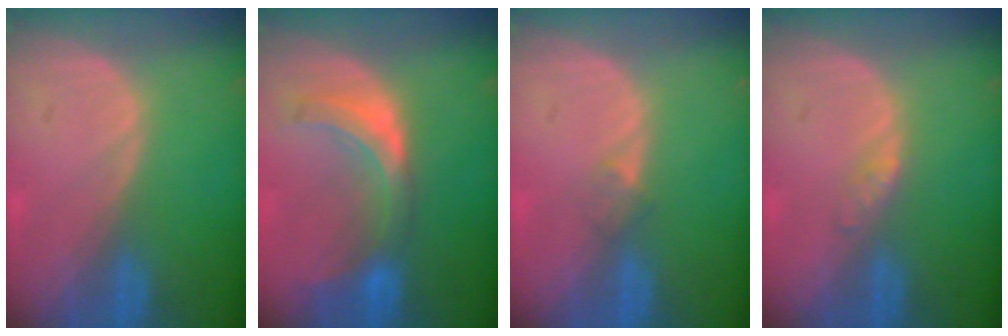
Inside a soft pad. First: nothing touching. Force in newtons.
{"total": 7.4, "press": 6.8, "slide": 2.9}
{"total": 1.5, "press": 1.2, "slide": 1.0}
{"total": 1.4, "press": 1.4, "slide": 0.1}